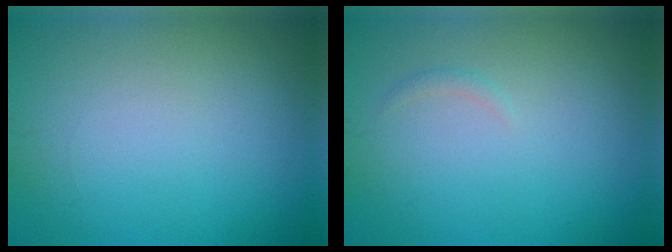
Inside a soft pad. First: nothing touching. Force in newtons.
{"total": 0.5, "press": 0.5, "slide": 0.0}